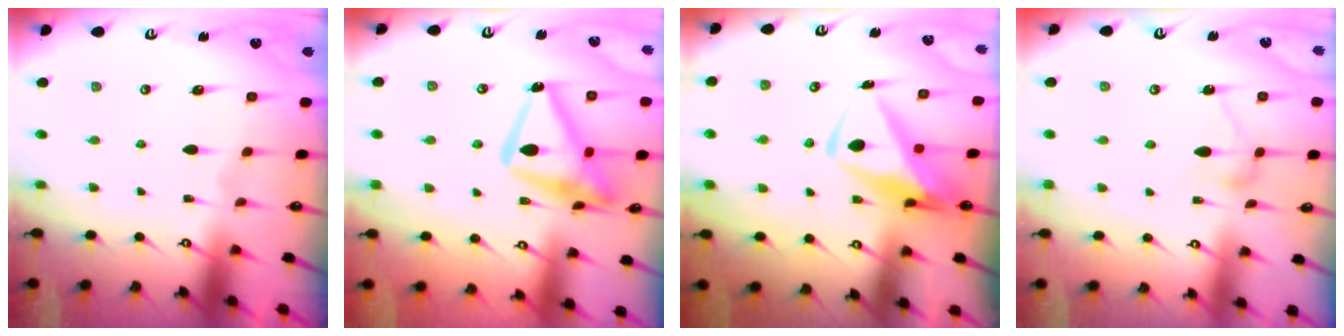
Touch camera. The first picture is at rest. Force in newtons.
{"total": 19.3, "press": 19.2, "slide": 1.5}
{"total": 11.9, "press": 11.8, "slide": 1.0}
{"total": 9.1, "press": 9.1, "slide": 0.1}